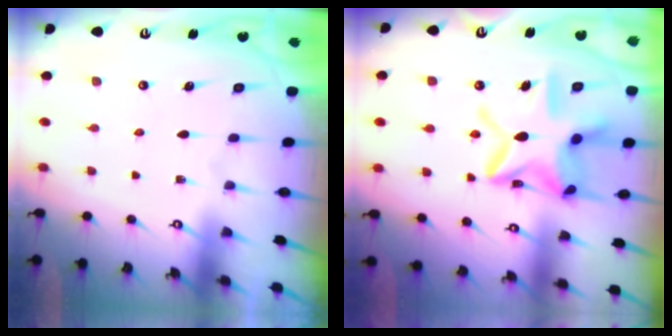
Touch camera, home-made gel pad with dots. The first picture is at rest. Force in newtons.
{"total": 17.4, "press": 17.3, "slide": 1.4}